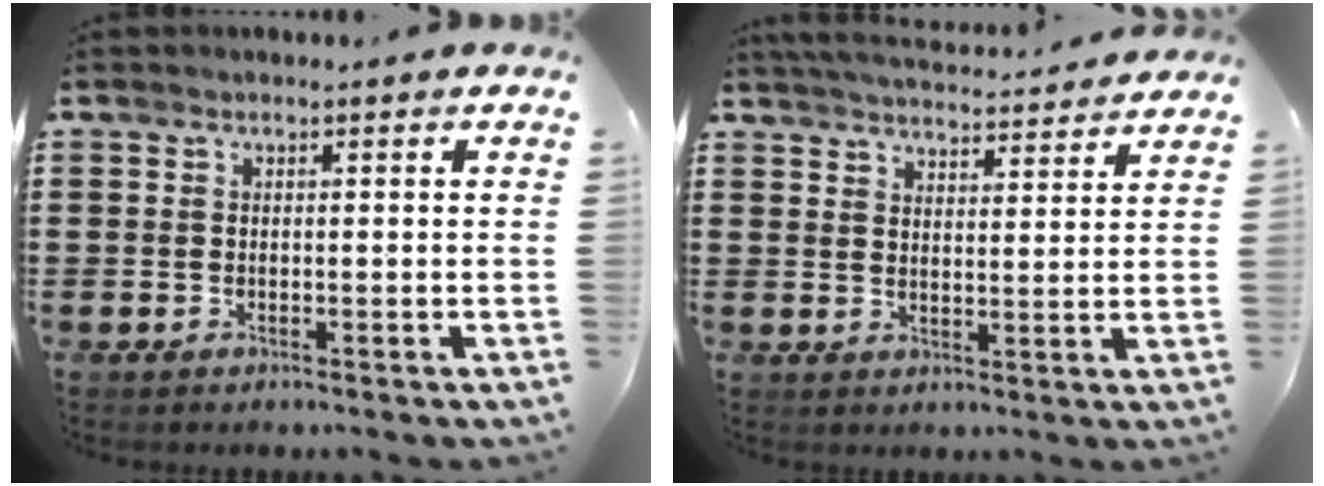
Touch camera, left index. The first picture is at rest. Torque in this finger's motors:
{"motor_torque": [1.05, -1.09, 0.01, -0.01]}